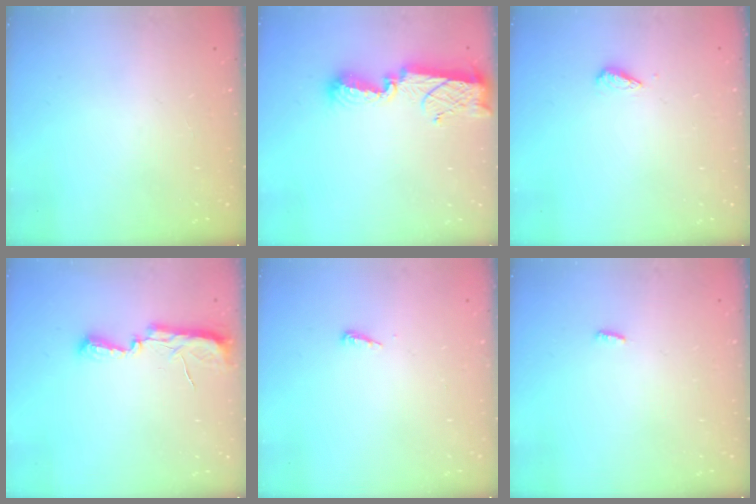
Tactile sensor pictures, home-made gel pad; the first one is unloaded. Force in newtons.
{"total": 9.8, "press": 9.8, "slide": 0.5}
{"total": 2.7, "press": 2.7, "slide": 0.6}
{"total": 7.7, "press": 7.6, "slide": 1.0}
{"total": 4.0, "press": 4.0, "slide": 0.5}
{"total": 3.0, "press": 2.9, "slide": 0.8}